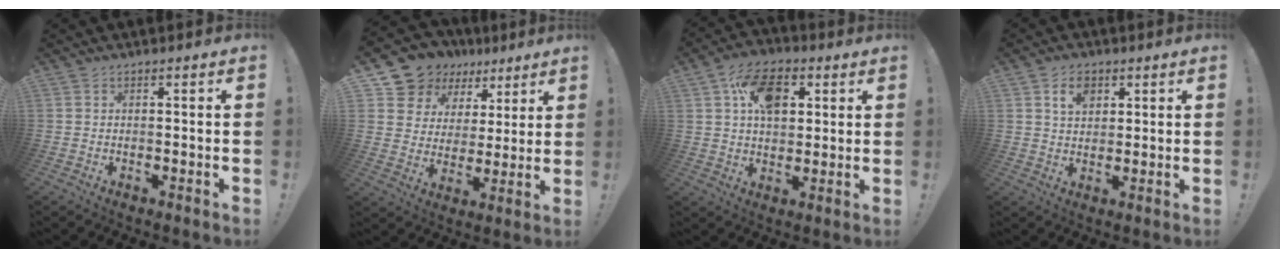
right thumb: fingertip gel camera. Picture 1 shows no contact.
{"total": 11.9, "force": [8.2, 8.4, 2.1], "torque": [-0.046, -0.062, 0.165]}
{"total": 13.9, "force": [5.0, 9.3, 9.1], "torque": [-0.141, 0.003, 0.094]}
{"total": 6.1, "force": [2.8, 4.3, 3.4], "torque": [-0.047, -0.002, 0.048]}